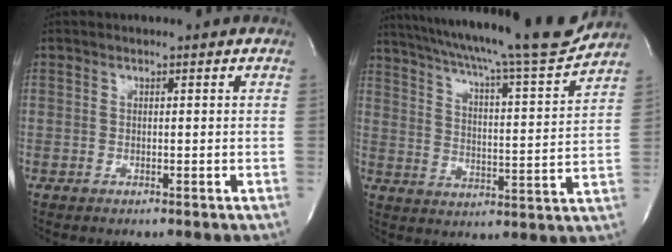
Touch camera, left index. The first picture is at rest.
{"total": 22.0, "force": [19.6, 0.1, 10.0], "torque": [-0.171, -0.034, 0.277]}